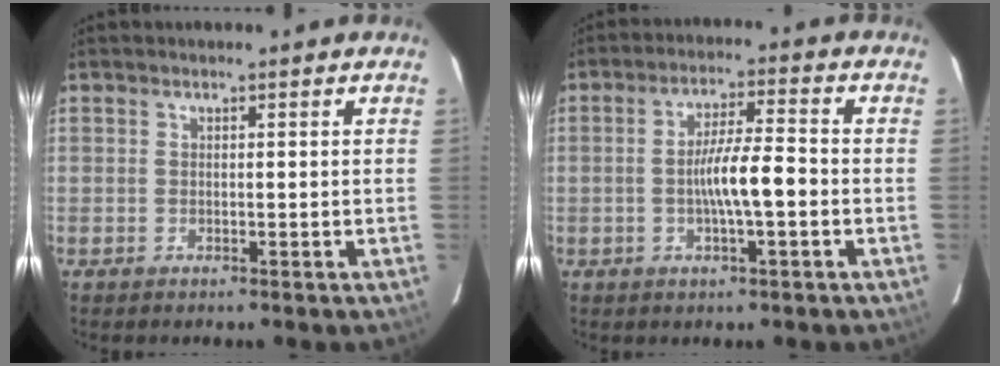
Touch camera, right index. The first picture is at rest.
{"total": 7.2, "force": [-1.4, 0.7, 7.0], "torque": [-0.130, 0.008, -0.028]}